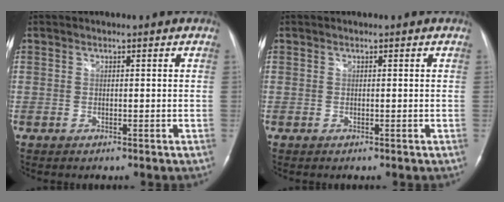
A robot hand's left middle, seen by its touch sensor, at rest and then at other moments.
{"total": 0.0}